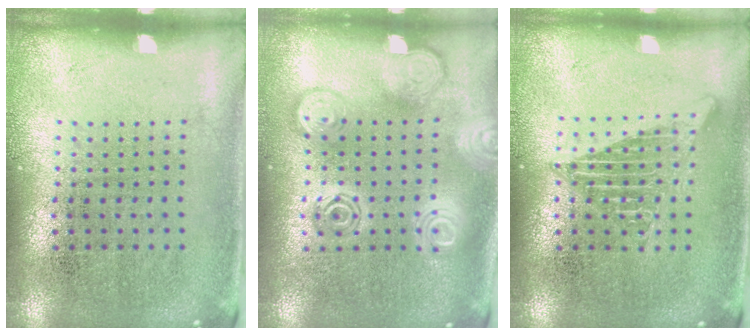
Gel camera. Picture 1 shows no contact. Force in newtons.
{"total": 3.0, "press": 3.0, "slide": 0.4}
{"total": 2.4, "press": 2.4, "slide": 0.2}